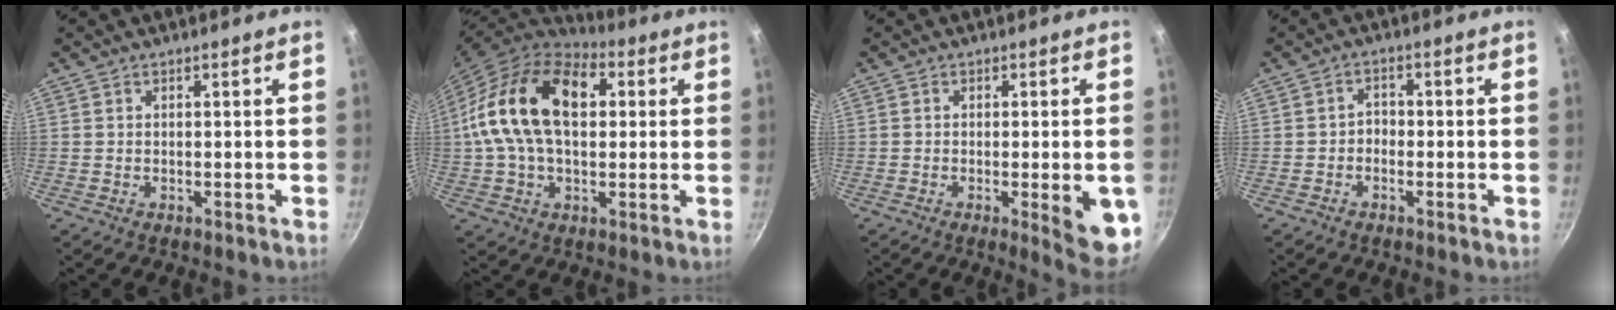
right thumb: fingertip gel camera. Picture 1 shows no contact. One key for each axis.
{"total": 21.3, "fx": 3.5, "fy": 13.2, "fz": 16.3, "tx": -0.278, "ty": 0.027, "tz": 0.044}
{"total": 9.0, "fx": -2.1, "fy": 2.1, "fz": 8.4, "tx": -0.083, "ty": 0.001, "tz": -0.021}
{"total": 2.0, "fx": -1.0, "fy": 1.4, "fz": 0.9, "tx": -0.004, "ty": 0.016, "tz": -0.022}